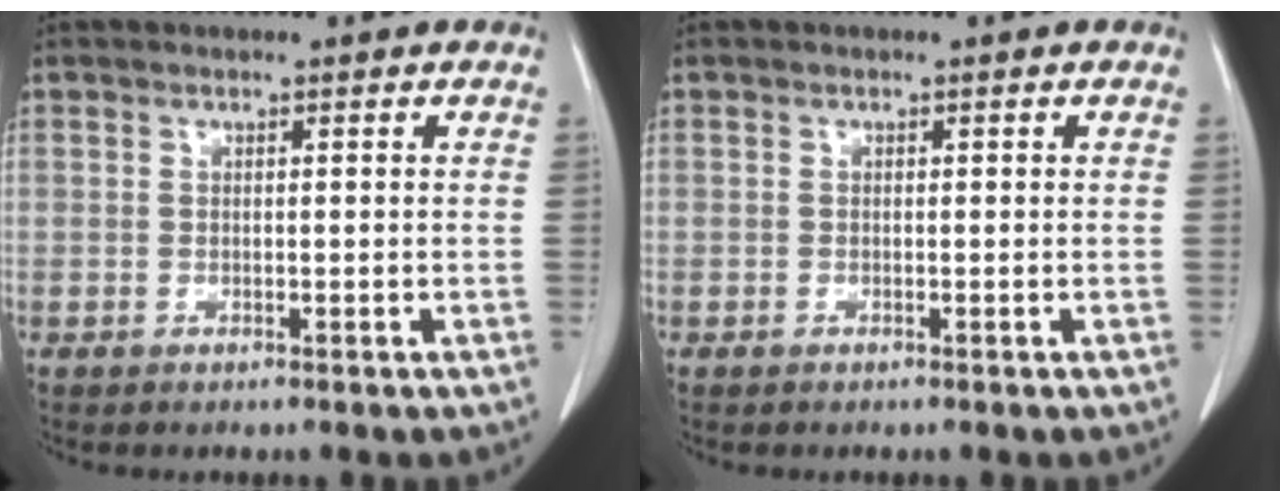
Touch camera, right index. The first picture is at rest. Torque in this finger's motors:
{"motor_torque": [0.15, -0.12, 0.05, 0.01]}